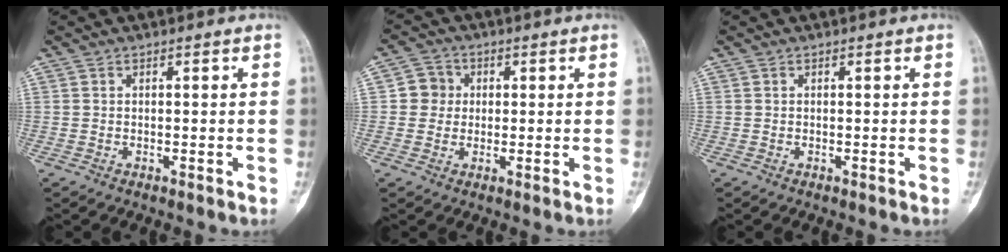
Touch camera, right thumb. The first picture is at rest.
{"total": 4.4, "force": [0.4, 4.2, 1.1], "torque": [0.010, 0.007, 0.000]}
{"total": 0.0}